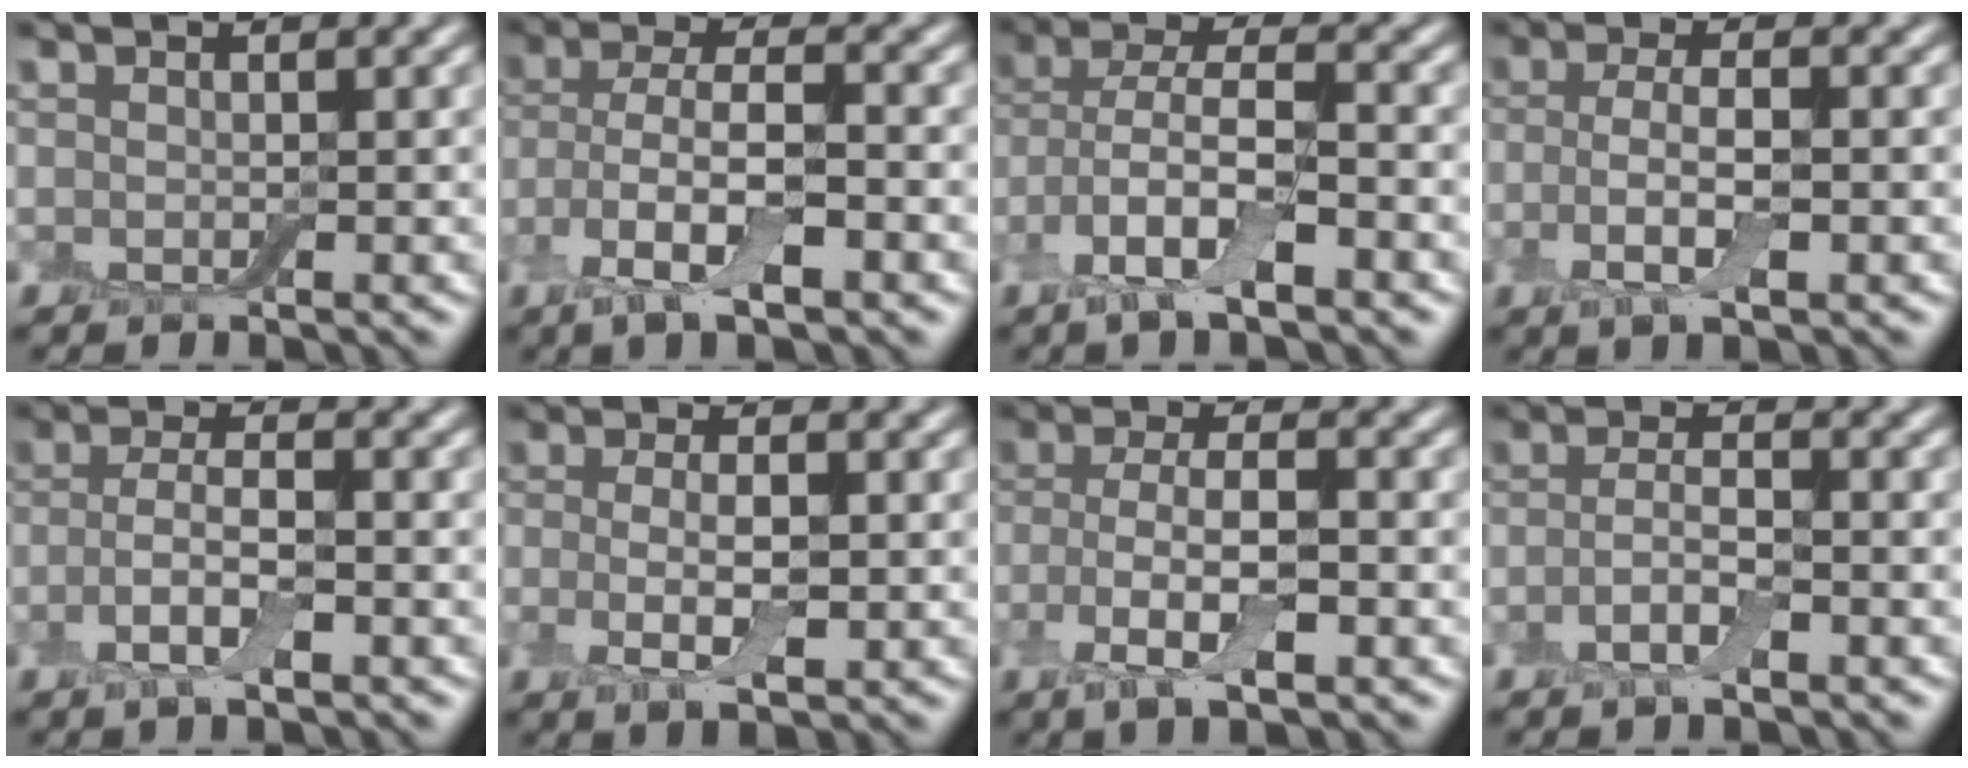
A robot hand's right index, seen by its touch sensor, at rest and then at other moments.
{"total": 6.1, "force": [-2.4, 2.3, 5.0], "torque": [-0.101, -0.003, -0.048]}
{"total": 6.6, "force": [-2.9, 2.6, 5.3], "torque": [-0.108, 0.000, -0.061]}
{"total": 4.0, "force": [-0.8, 1.4, 3.7], "torque": [-0.077, -0.004, -0.019]}
{"total": 3.7, "force": [-1.2, 1.2, 3.2], "torque": [-0.068, -0.001, -0.028]}
{"total": 3.9, "force": [-0.5, 1.4, 3.6], "torque": [-0.077, -0.009, -0.012]}
{"total": 5.5, "force": [-1.9, 2.0, 4.8], "torque": [-0.095, -0.003, -0.036]}
{"total": 2.7, "force": [-1.1, 0.8, 2.4], "torque": [-0.051, 0.004, -0.030]}